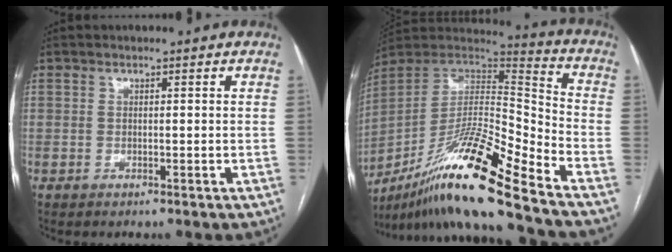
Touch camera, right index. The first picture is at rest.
{"total": 21.0, "force": [-14.5, 0.4, 15.2], "torque": [-0.296, -0.011, -0.265]}